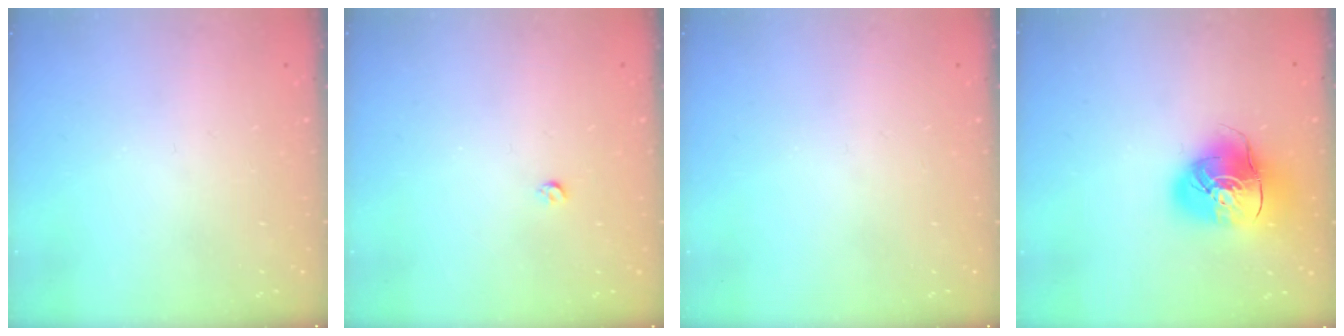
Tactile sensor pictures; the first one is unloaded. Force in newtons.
{"total": 2.8, "press": 2.8, "slide": 0.5}
{"total": 0.0}
{"total": 13.4, "press": 13.3, "slide": 2.0}